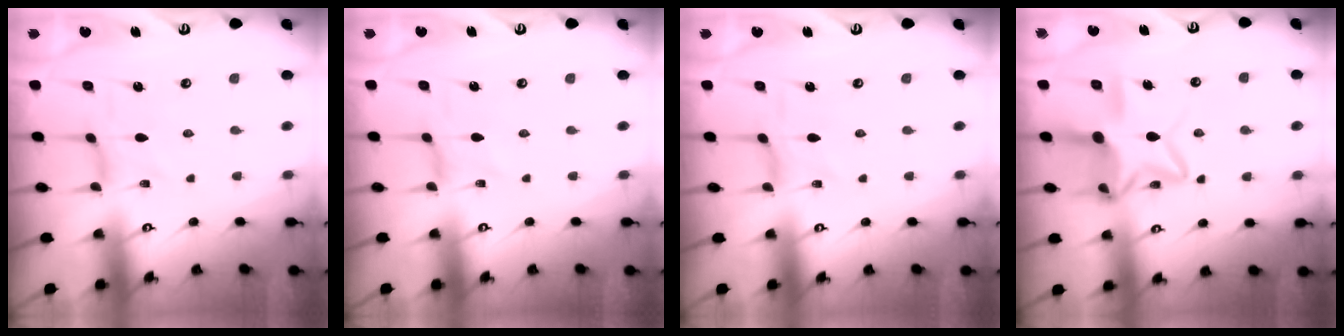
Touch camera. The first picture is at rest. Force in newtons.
{"total": 0.0}
{"total": 0.9, "press": 0.9, "slide": 0.3}
{"total": 12.5, "press": 12.4, "slide": 1.0}